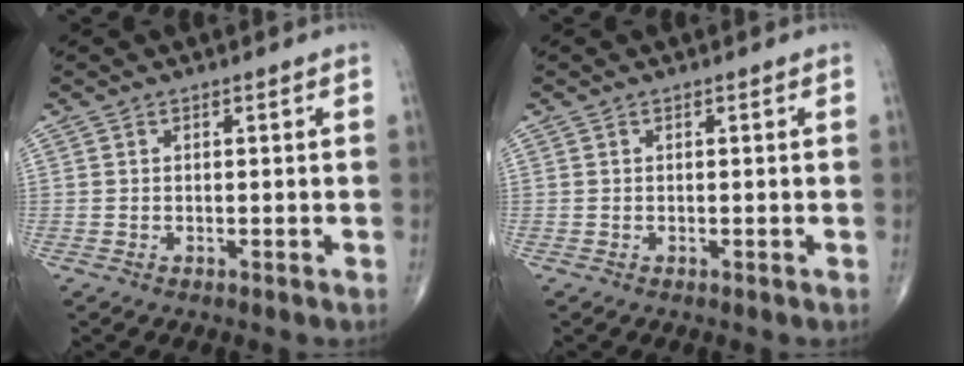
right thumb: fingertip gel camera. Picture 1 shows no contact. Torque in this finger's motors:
{"motor_torque": [0.00, 0.00, 0.00, 0.00, 0.01]}